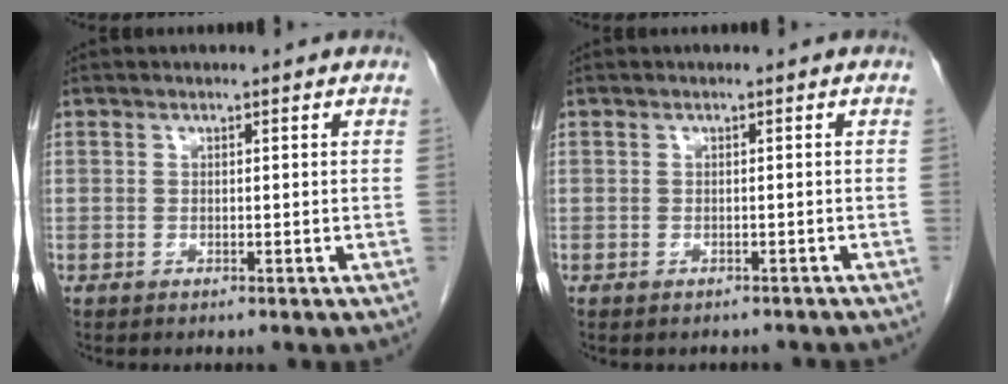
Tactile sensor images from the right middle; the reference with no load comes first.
{"total": 2.3, "force": [-2.1, 0.9, 0.4], "torque": [-0.010, -0.002, -0.025]}